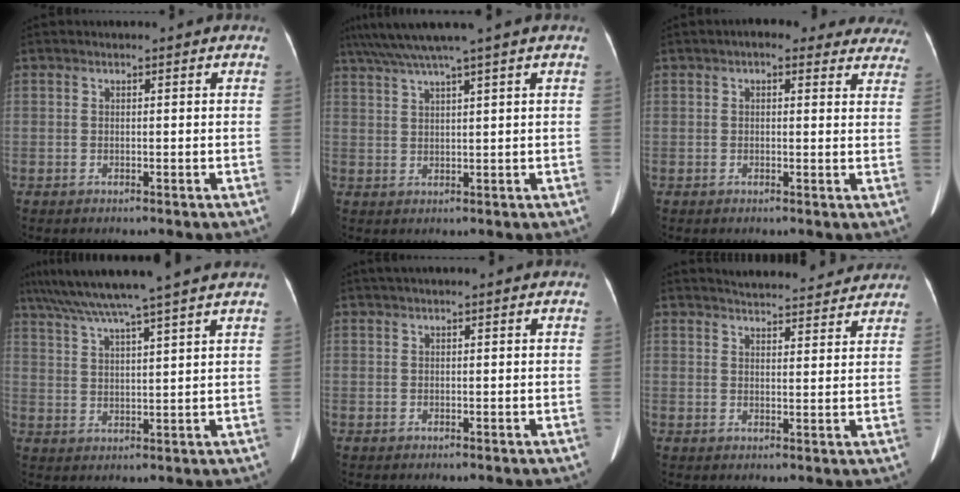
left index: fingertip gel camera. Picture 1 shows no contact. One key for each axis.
{"total": 6.7, "fx": 5.2, "fy": -1.7, "fz": 3.9, "tx": -0.068, "ty": 0.024, "tz": 0.092}
{"total": 12.2, "fx": 10.4, "fy": 4.2, "fz": 4.9, "tx": -0.020, "ty": 0.019, "tz": 0.099}
{"total": 13.5, "fx": 11.4, "fy": -1.6, "fz": 7.0, "tx": -0.123, "ty": 0.022, "tz": 0.170}
{"total": 2.7, "fx": 2.1, "fy": 0.0, "fz": 1.6, "tx": -0.020, "ty": 0.035, "tz": 0.035}
{"total": 13.6, "fx": 12.9, "fy": 2.5, "fz": 3.5, "tx": -0.037, "ty": 0.011, "tz": 0.157}